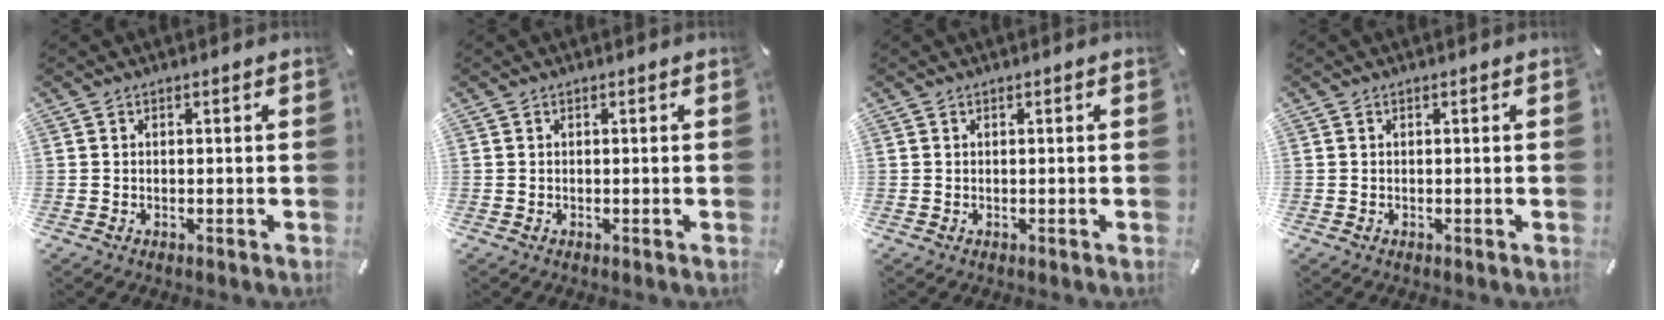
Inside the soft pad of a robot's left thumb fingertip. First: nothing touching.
{"total": 0.0}
{"total": 0.0}
{"total": 0.0}